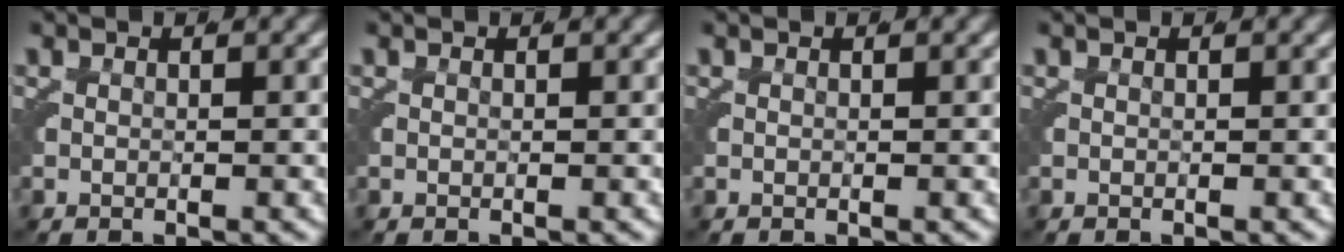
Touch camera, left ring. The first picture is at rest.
{"total": 0.0}
{"total": 0.0}
{"total": 0.0}